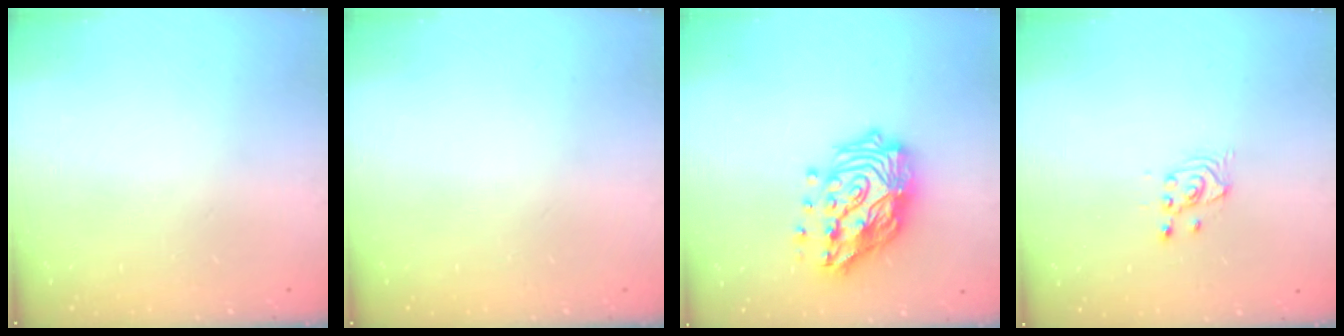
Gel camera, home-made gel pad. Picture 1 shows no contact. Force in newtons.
{"total": 0.0}
{"total": 18.5, "press": 18.4, "slide": 2.2}
{"total": 2.6, "press": 2.5, "slide": 0.3}